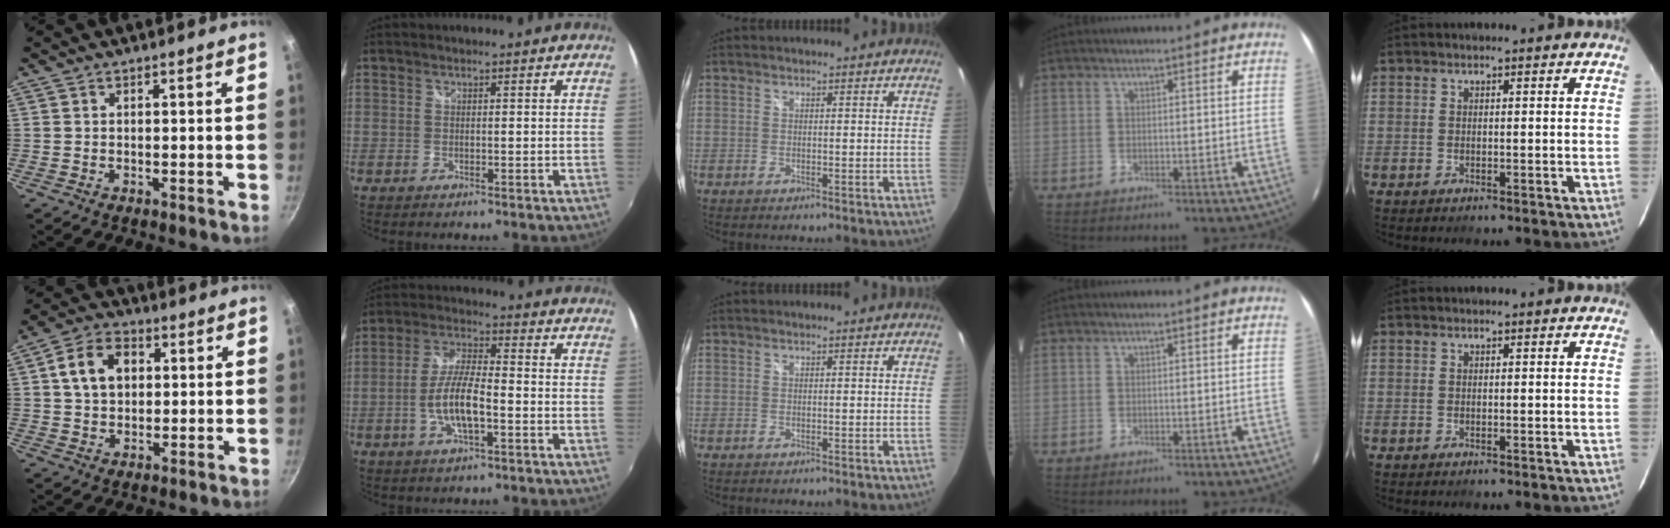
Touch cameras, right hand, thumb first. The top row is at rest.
{"thumb": {"total": 9.5, "force": [2.1, 7.0, 6.1], "torque": [-0.087, 0.013, 0.028]}, "index": {"total": 8.8, "force": [-2.7, 2.5, 8.0], "torque": [-0.164, 0.002, -0.051]}}